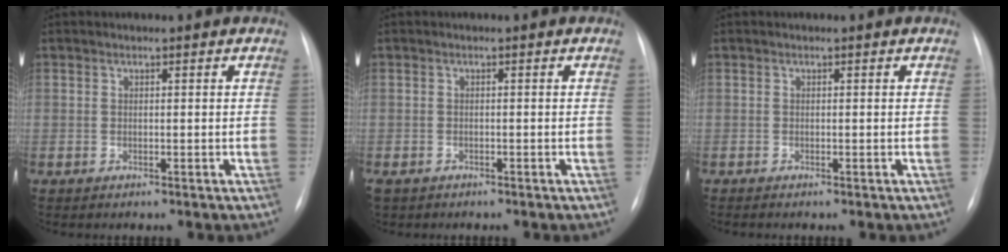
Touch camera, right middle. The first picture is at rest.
{"total": 2.8, "force": [-2.2, 1.5, 0.9], "torque": [-0.017, -0.003, -0.030]}
{"total": 0.0}